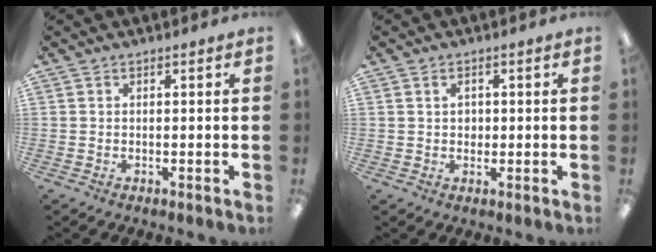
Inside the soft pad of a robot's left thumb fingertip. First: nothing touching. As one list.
[{"total": 2.0, "force": [0.5, 1.6, 1.0], "torque": [-0.015, 0.002, 0.006]}]